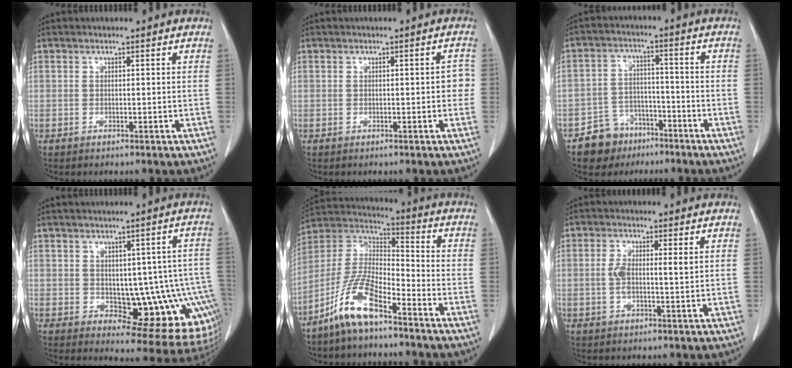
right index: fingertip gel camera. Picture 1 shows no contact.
{"total": 1.9, "force": [-0.2, 0.8, 1.7], "torque": [-0.006, 0.005, -0.004]}
{"total": 6.8, "force": [-4.6, 5.0, 0.6], "torque": [-0.003, 0.013, -0.075]}
{"total": 13.7, "force": [-2.1, 6.2, 12.0], "torque": [-0.102, 0.017, -0.008]}
{"total": 10.7, "force": [-7.3, 2.5, 7.4], "torque": [-0.164, 0.006, -0.146]}
{"total": 3.9, "force": [0.5, 1.0, 3.7], "torque": [-0.076, 0.008, 0.008]}